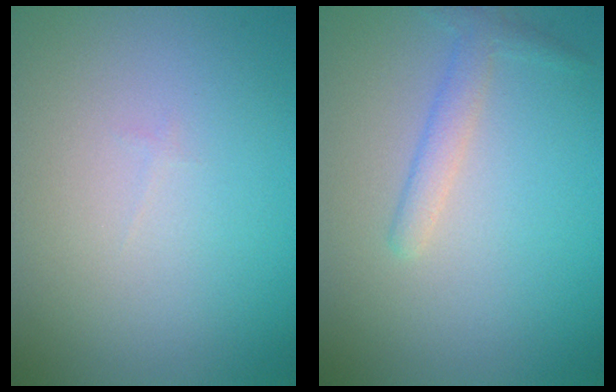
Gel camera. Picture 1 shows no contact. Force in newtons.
{"total": 1.8, "press": 1.8, "slide": 0.1}